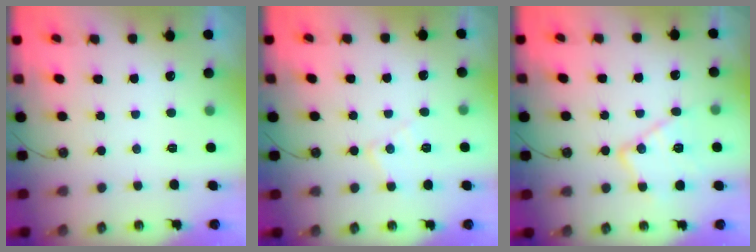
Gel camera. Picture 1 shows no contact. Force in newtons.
{"total": 7.5, "press": 7.5, "slide": 0.6}
{"total": 13.6, "press": 13.6, "slide": 1.0}